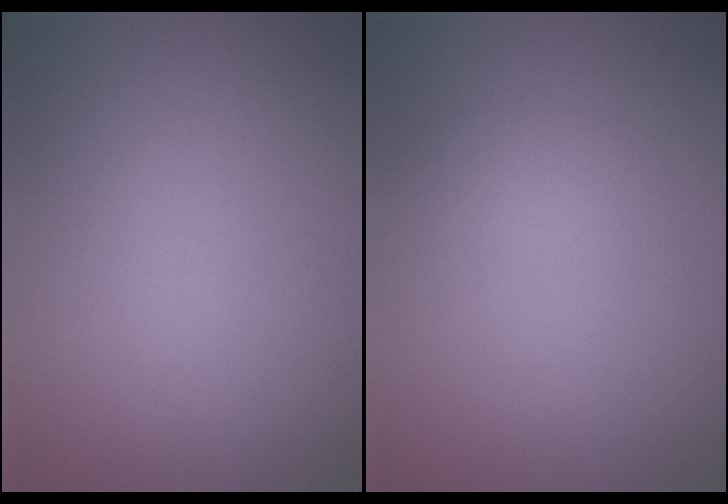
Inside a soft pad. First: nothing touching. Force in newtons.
{"total": 1.0, "press": 1.0, "slide": 0.1}